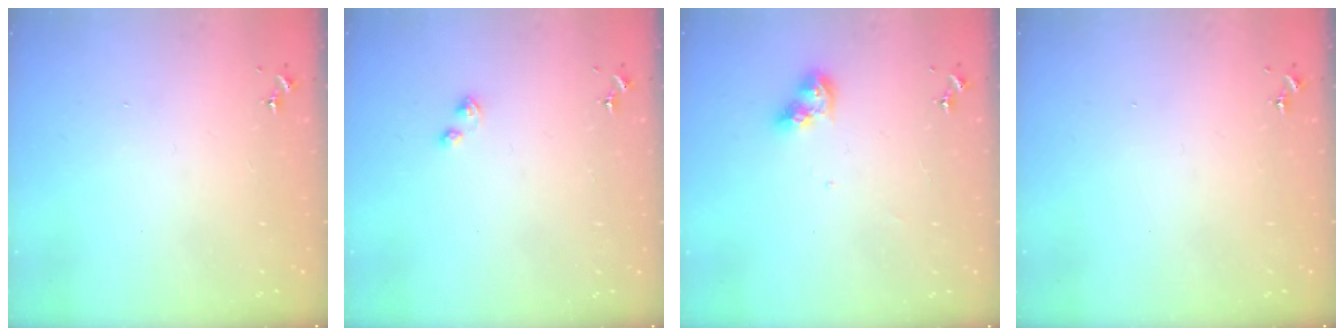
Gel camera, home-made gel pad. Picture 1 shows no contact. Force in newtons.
{"total": 3.4, "press": 3.4, "slide": 0.5}
{"total": 8.2, "press": 8.2, "slide": 0.5}
{"total": 0.0}